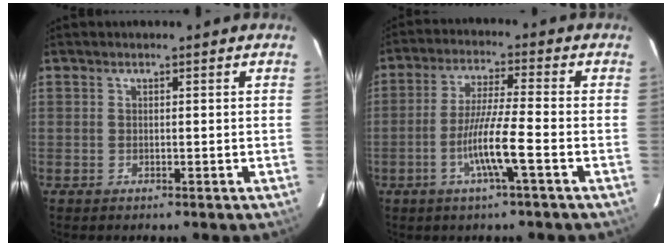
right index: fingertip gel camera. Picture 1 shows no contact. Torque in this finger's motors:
{"motor_torque": [1.33, -0.57, 0.66, 0.17]}